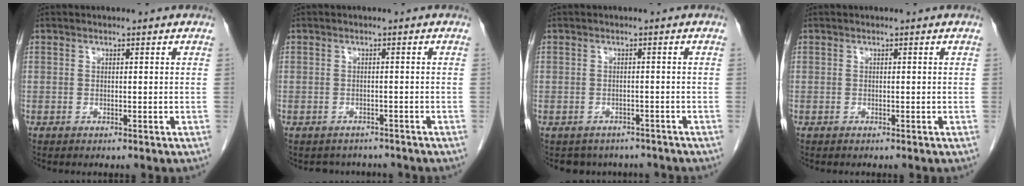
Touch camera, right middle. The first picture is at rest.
{"total": 3.6, "force": [-3.2, 1.6, 0.0], "torque": [-0.002, 0.004, -0.042]}
{"total": 5.8, "force": [-5.0, 3.0, 0.4], "torque": [0.004, 0.008, -0.056]}
{"total": 0.0}